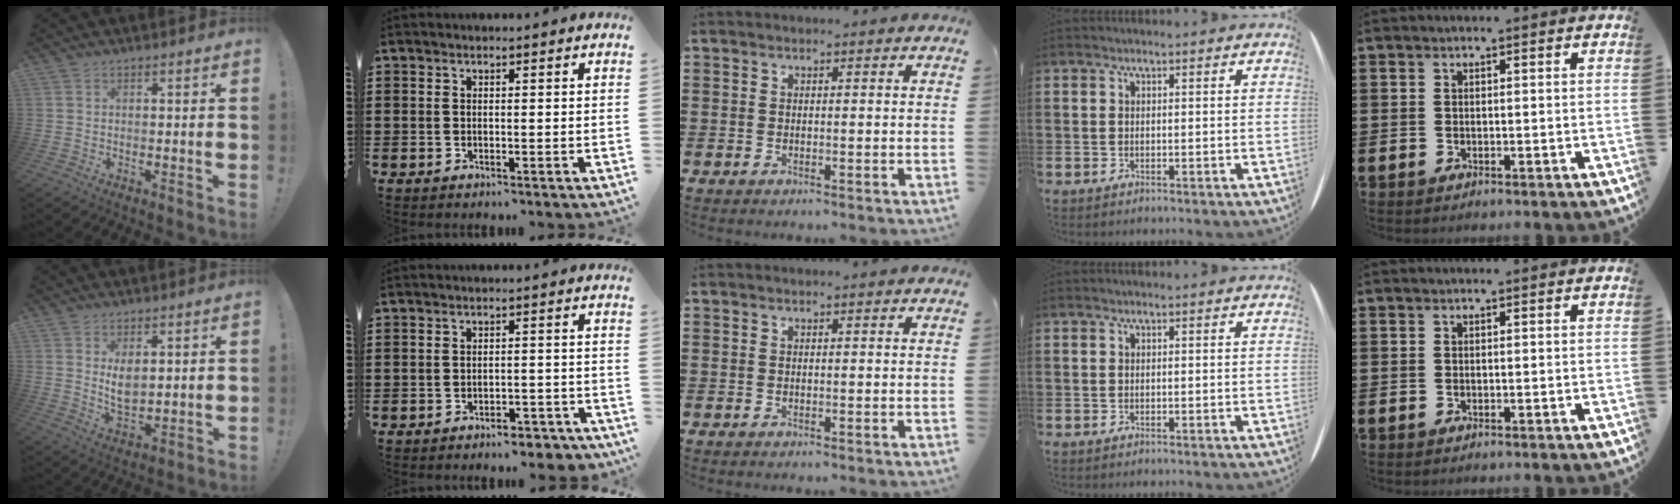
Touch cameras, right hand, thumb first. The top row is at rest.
{"thumb": {"total": 6.0, "force": [2.3, 3.3, 4.5], "torque": [-0.067, -0.019, 0.040]}, "index": {"total": 3.3, "force": [-3.1, 0.4, 0.9], "torque": [-0.019, 0.002, -0.062]}}